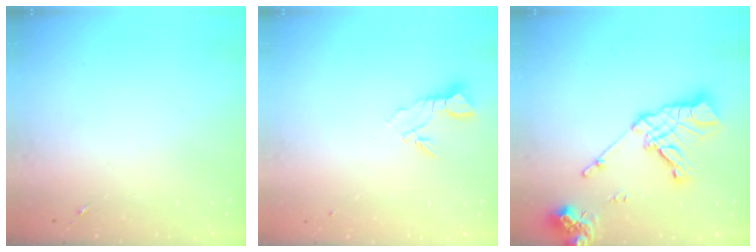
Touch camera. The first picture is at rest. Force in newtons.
{"total": 3.8, "press": 3.8, "slide": 0.2}
{"total": 16.5, "press": 16.4, "slide": 2.2}